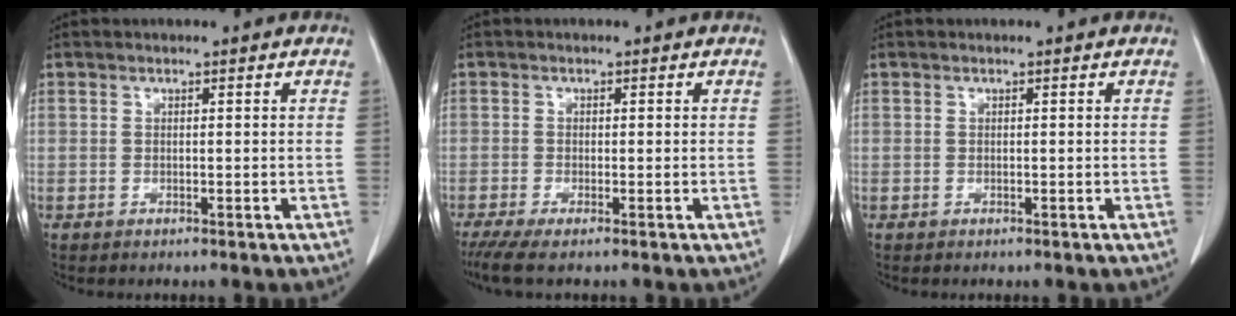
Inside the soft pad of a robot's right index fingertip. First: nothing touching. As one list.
[{"total": 3.2, "force": [-1.8, 0.7, 2.5], "torque": [-0.051, -0.010, -0.034]}, {"total": 0.0}]